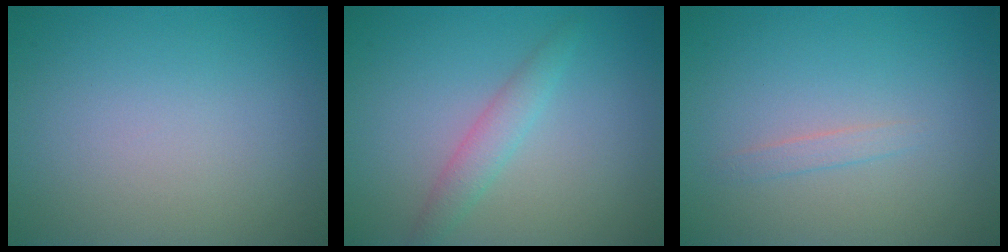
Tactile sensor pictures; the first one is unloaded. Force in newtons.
{"total": 2.0, "press": 2.0, "slide": 0.0}
{"total": 0.9, "press": 0.9, "slide": 0.0}